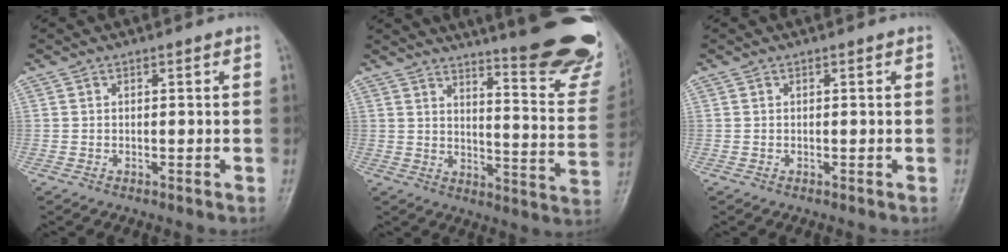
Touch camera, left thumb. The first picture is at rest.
{"total": 23.0, "force": [19.4, 2.5, 12.1], "torque": [-0.134, -0.187, 0.242]}
{"total": 0.0}